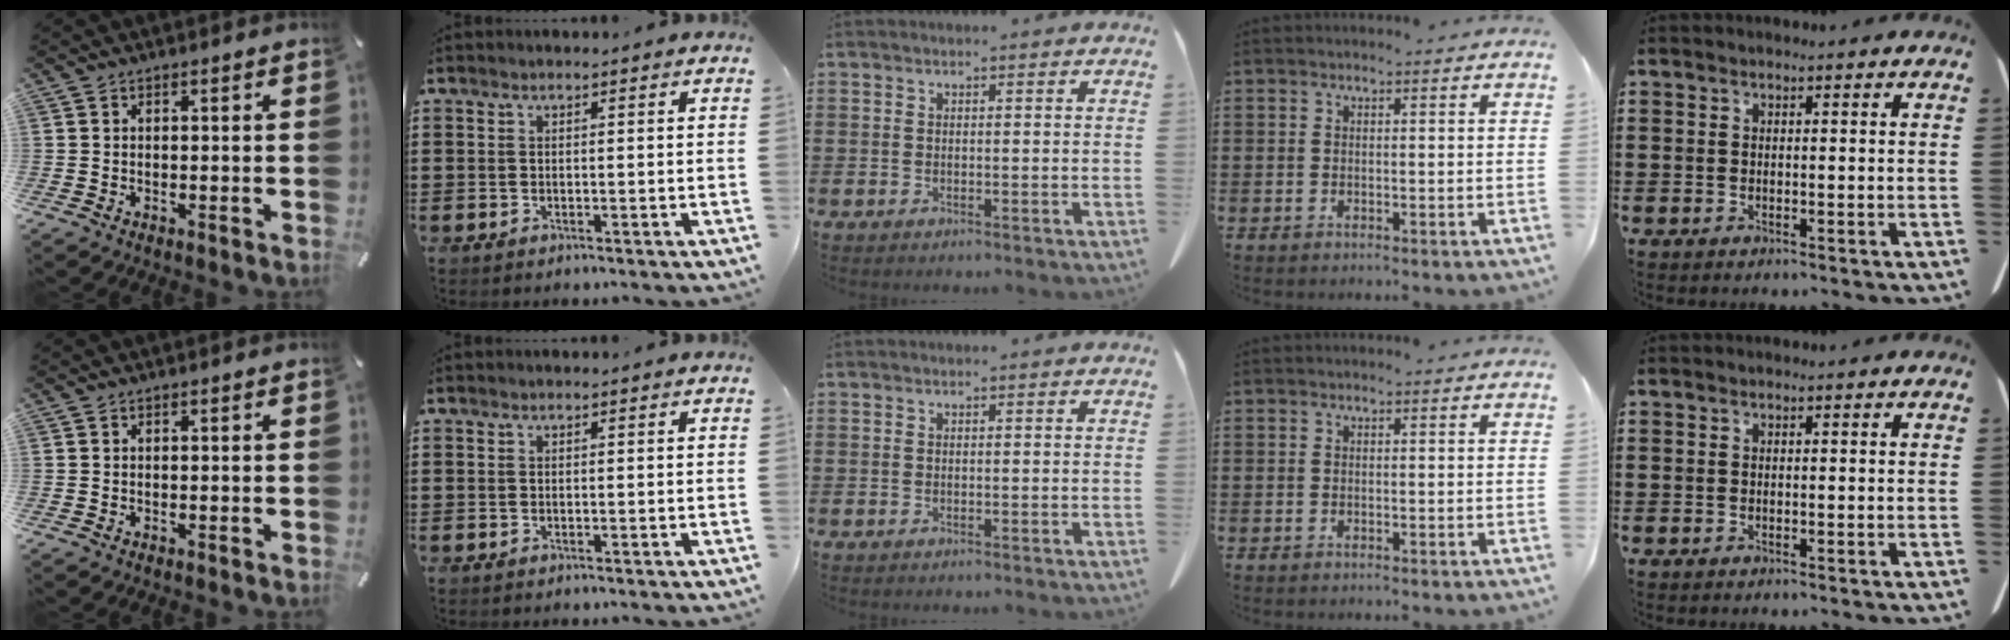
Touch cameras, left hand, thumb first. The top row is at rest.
{}